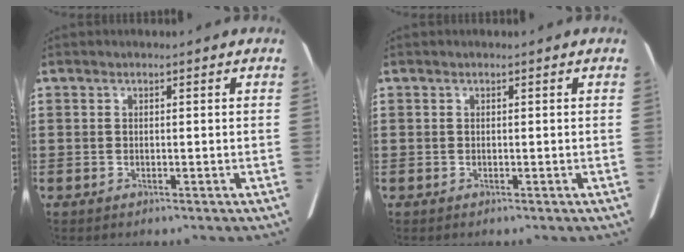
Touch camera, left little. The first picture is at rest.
{"total": 0.0}